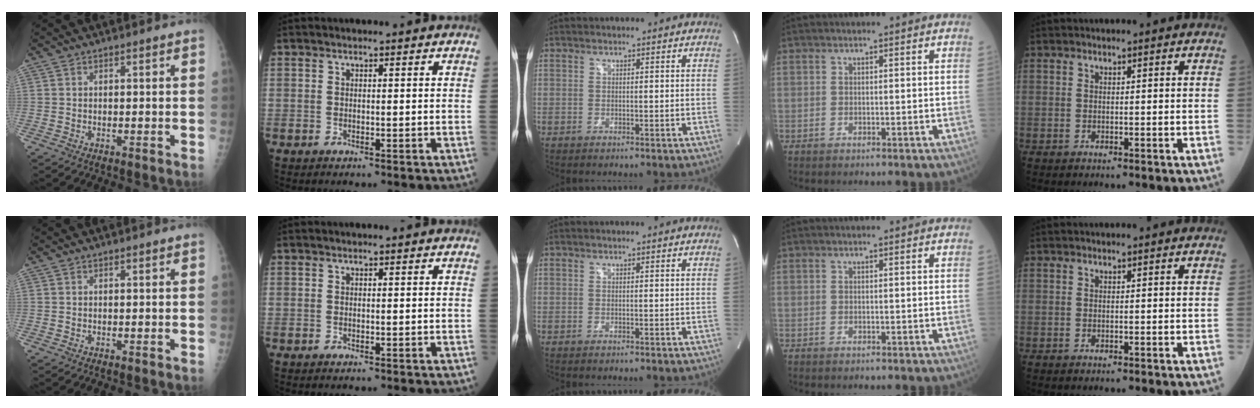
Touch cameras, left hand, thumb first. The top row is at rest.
{}